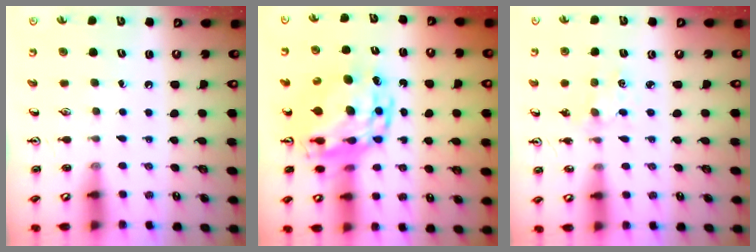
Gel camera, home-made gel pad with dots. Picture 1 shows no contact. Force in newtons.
{"total": 16.4, "press": 16.3, "slide": 2.0}
{"total": 1.9, "press": 1.9, "slide": 0.3}